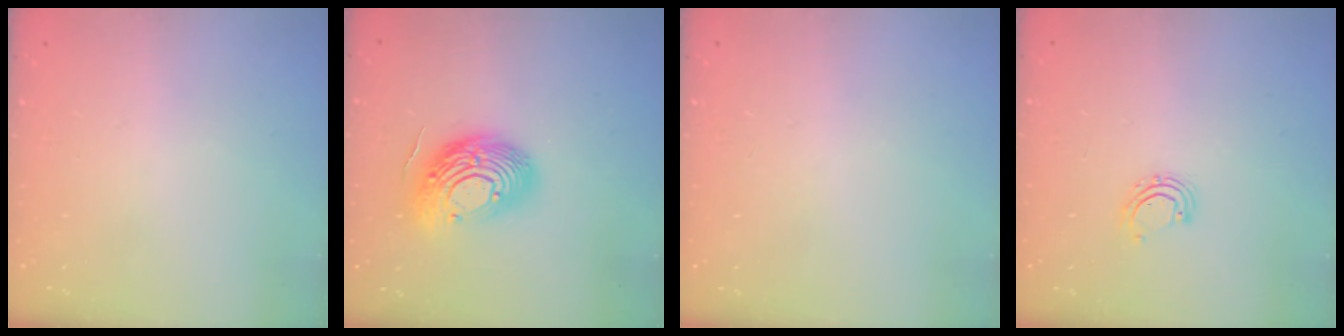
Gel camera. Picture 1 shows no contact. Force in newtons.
{"total": 16.9, "press": 16.9, "slide": 1.2}
{"total": 0.0}
{"total": 3.9, "press": 3.9, "slide": 0.2}